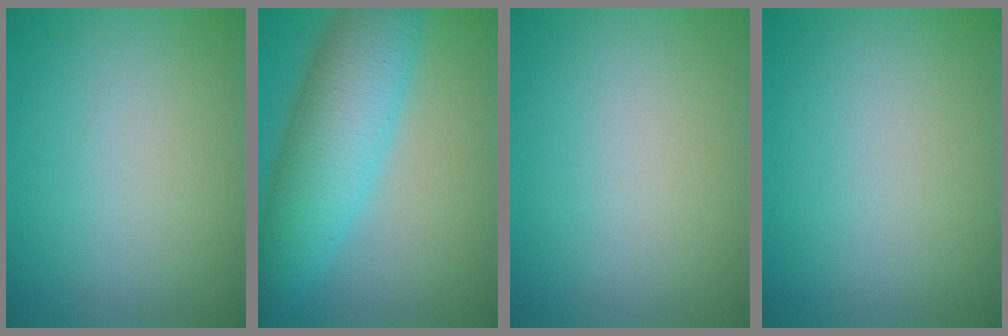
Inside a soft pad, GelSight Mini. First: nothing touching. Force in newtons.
{"total": 8.6, "press": 8.6, "slide": 0.2}
{"total": 0.0}
{"total": 0.0}